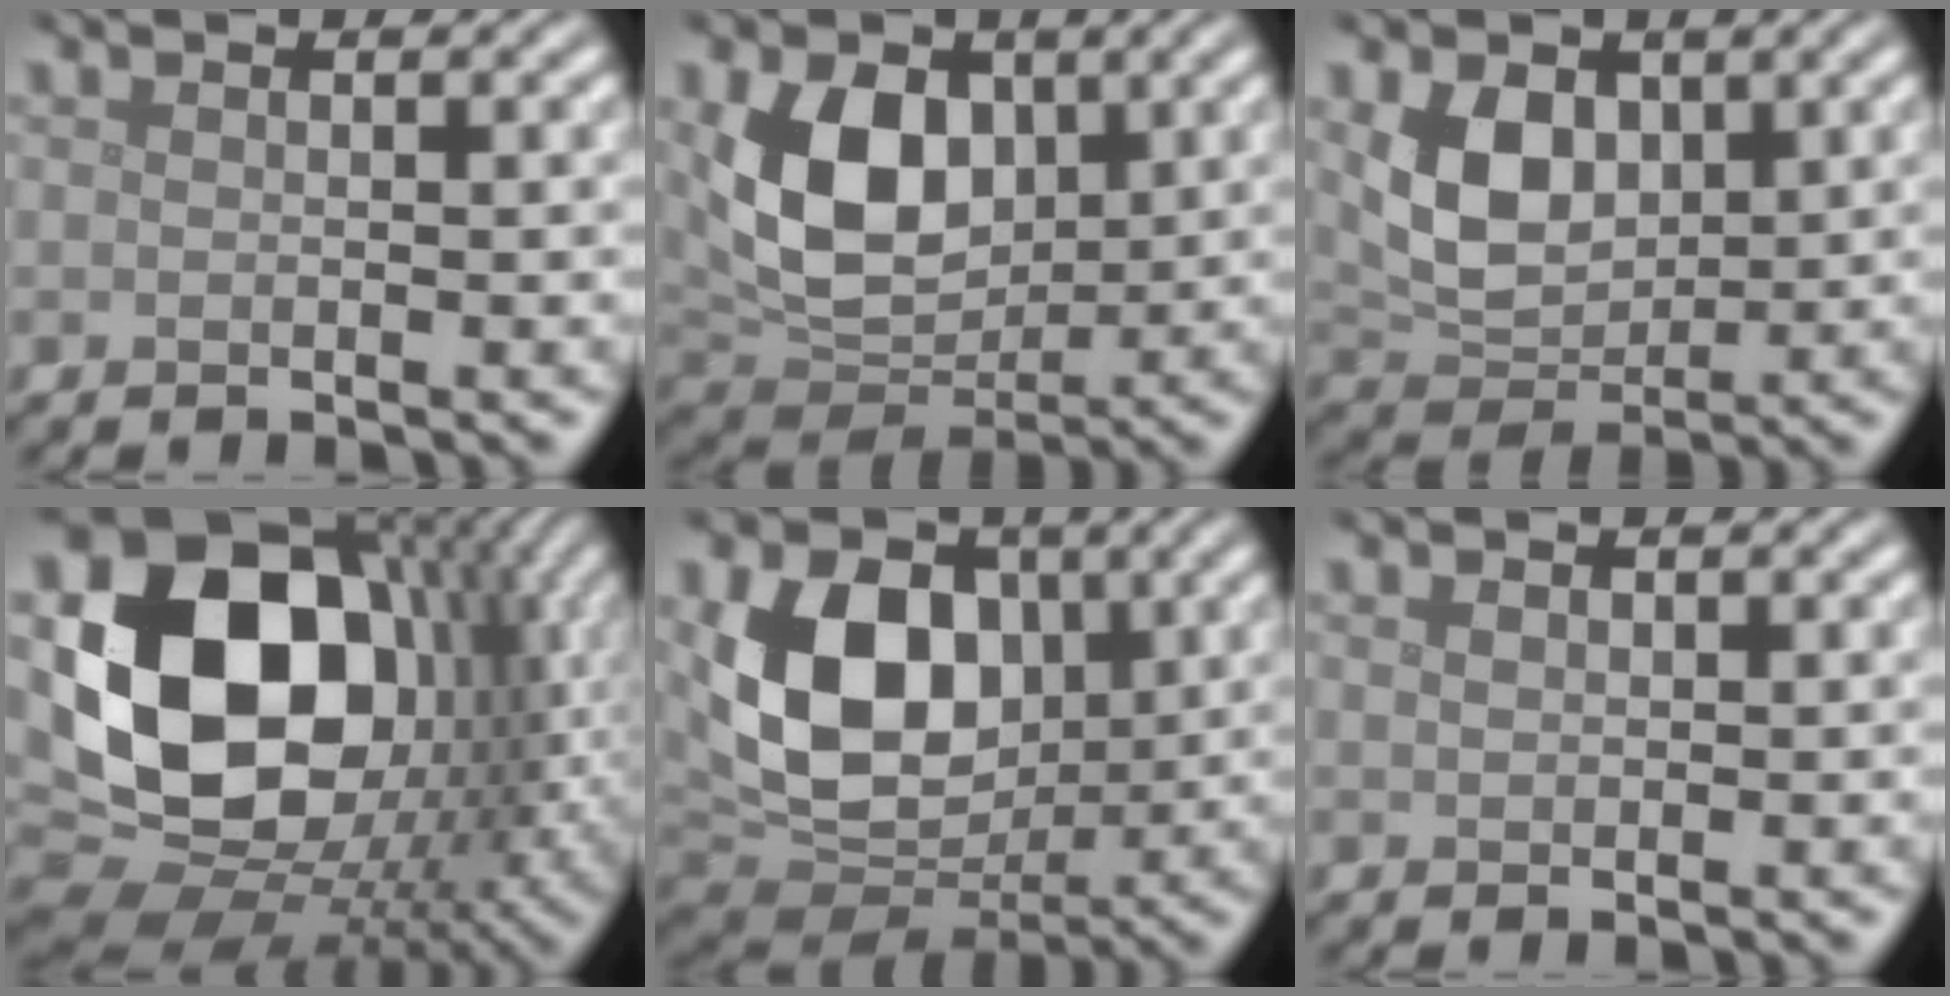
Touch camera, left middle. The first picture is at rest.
{"total": 7.8, "force": [1.8, 5.3, 5.5], "torque": [-0.109, -0.008, 0.036]}
{"total": 5.2, "force": [1.5, 3.5, 3.5], "torque": [-0.077, -0.006, 0.033]}
{"total": 17.2, "force": [1.9, 12.7, 11.4], "torque": [-0.213, -0.011, 0.035]}
{"total": 10.9, "force": [1.7, 7.9, 7.3], "torque": [-0.147, -0.011, 0.033]}
{"total": 0.7, "force": [0.3, 0.5, 0.3], "torque": [-0.009, -0.001, 0.007]}